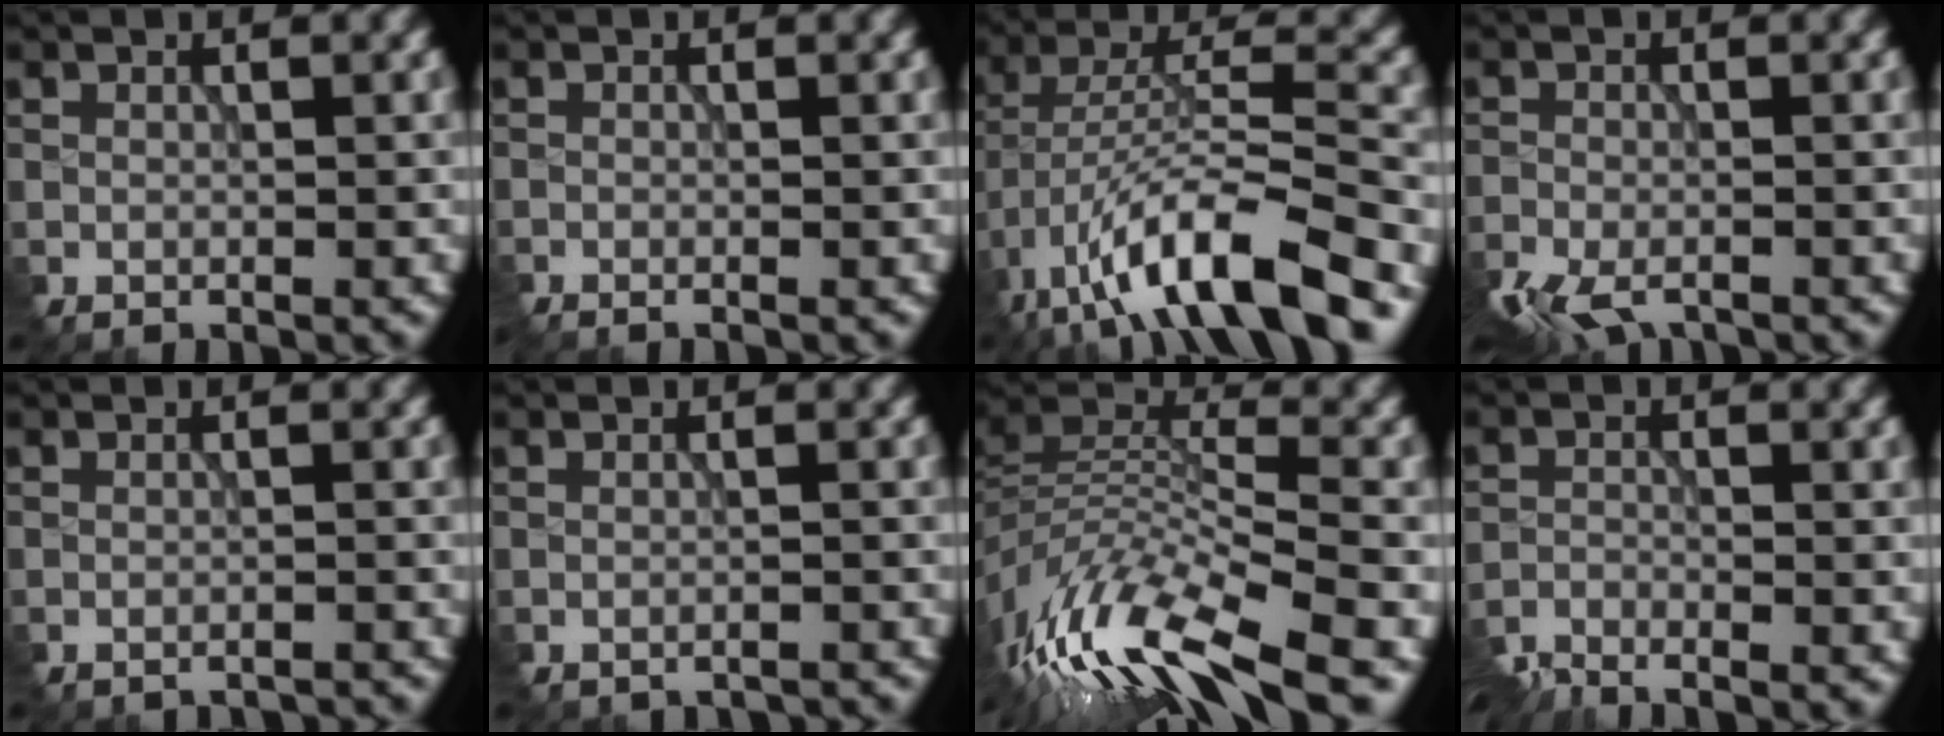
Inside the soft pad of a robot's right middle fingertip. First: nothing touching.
{"total": 0.9, "force": [-0.4, 0.5, 0.6], "torque": [0.009, 0.006, -0.012]}
{"total": 11.7, "force": [-7.3, 3.3, 8.5], "torque": [-0.155, 0.008, -0.131]}
{"total": 4.3, "force": [-3.5, 1.2, 2.1], "torque": [-0.048, -0.012, -0.064]}
{"total": 2.3, "force": [-2.2, 0.2, 0.5], "torque": [0.000, 0.000, -0.032]}
{"total": 2.2, "force": [-2.2, 0.2, 0.4], "torque": [-0.003, -0.003, -0.030]}
{"total": 12.3, "force": [-8.0, 3.8, 8.5], "torque": [-0.187, 0.007, -0.143]}
{"total": 3.3, "force": [-3.2, 0.3, 0.7], "torque": [-0.023, -0.007, -0.066]}